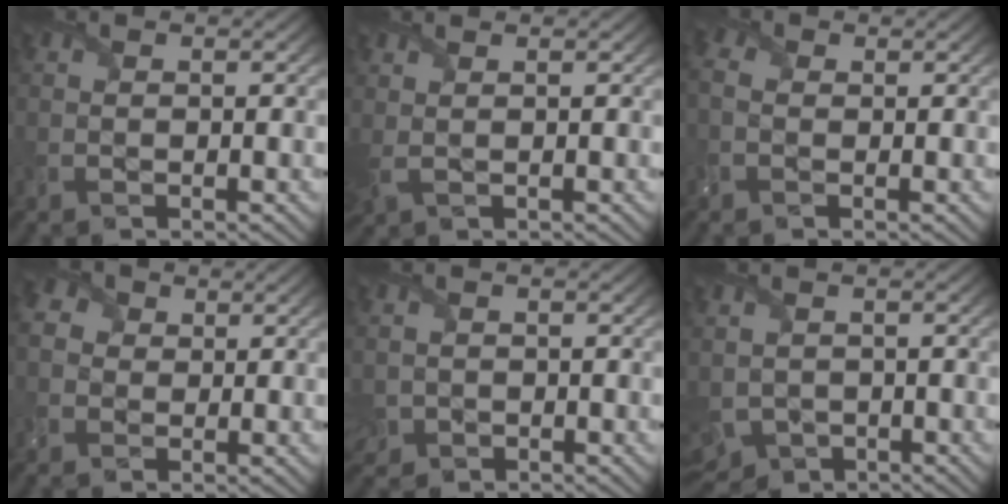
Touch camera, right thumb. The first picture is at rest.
{"total": 1.9, "force": [0.8, 0.6, 1.6], "torque": [-0.050, 0.003, 0.016]}
{"total": 2.3, "force": [-0.4, 1.9, 1.3], "torque": [-0.041, -0.001, -0.014]}
{"total": 4.0, "force": [0.6, 3.6, 1.7], "torque": [-0.060, 0.006, 0.007]}
{"total": 2.1, "force": [-0.7, 1.9, 0.6], "torque": [-0.027, -0.015, -0.017]}
{"total": 4.4, "force": [-1.5, 3.2, 2.7], "torque": [-0.079, -0.029, -0.021]}